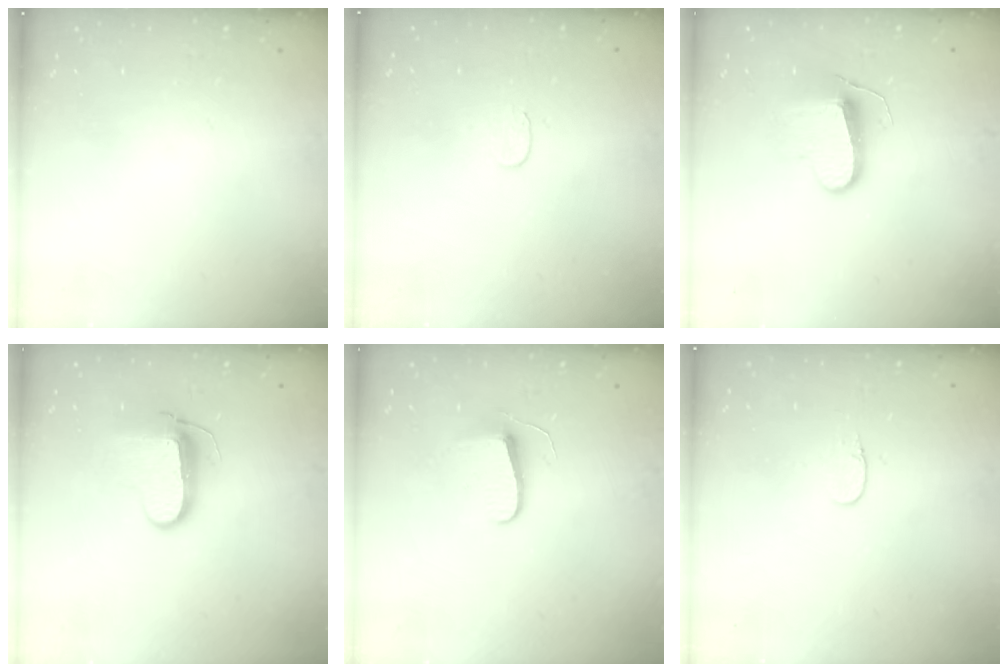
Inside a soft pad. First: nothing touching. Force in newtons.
{"total": 3.7, "press": 3.7, "slide": 0.4}
{"total": 9.7, "press": 9.7, "slide": 0.4}
{"total": 9.9, "press": 9.8, "slide": 0.5}
{"total": 7.1, "press": 7.1, "slide": 0.7}
{"total": 3.4, "press": 3.3, "slide": 0.4}